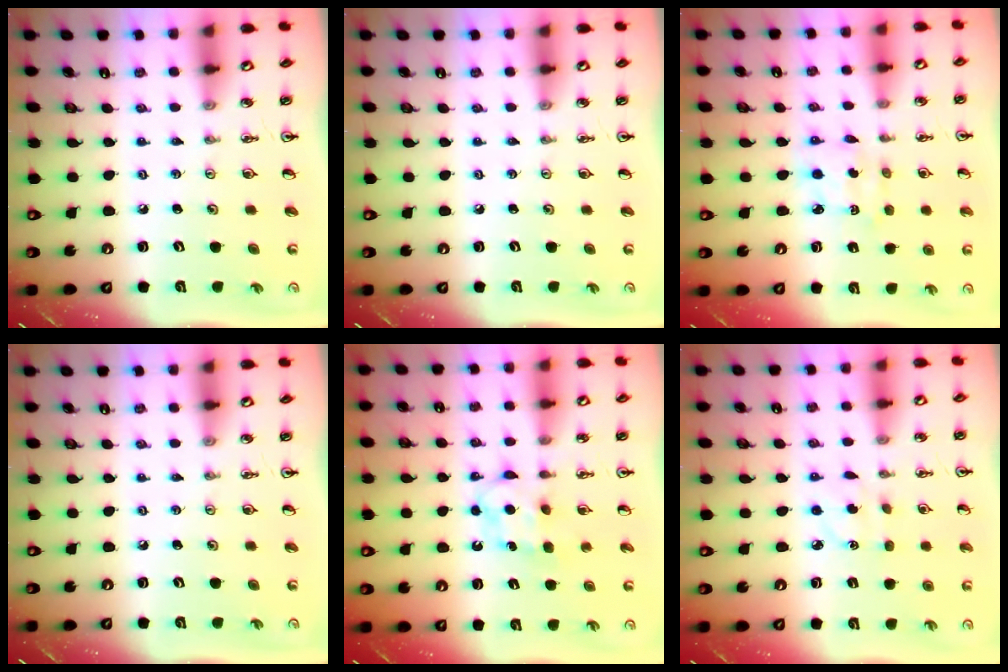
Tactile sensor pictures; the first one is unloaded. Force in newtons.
{"total": 0.0}
{"total": 2.9, "press": 2.9, "slide": 0.2}
{"total": 0.0}
{"total": 7.0, "press": 7.0, "slide": 0.5}
{"total": 3.1, "press": 2.9, "slide": 0.9}